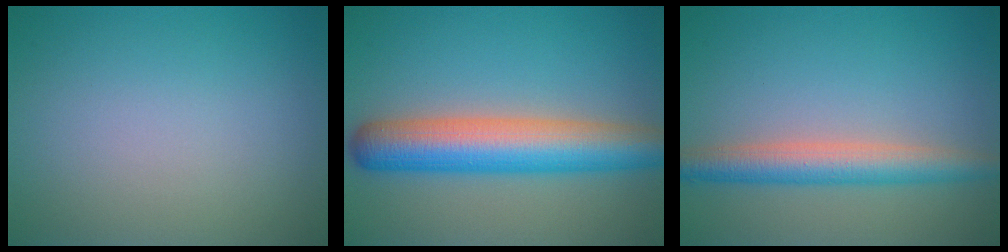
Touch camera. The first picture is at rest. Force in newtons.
{"total": 8.0, "press": 8.0, "slide": 0.3}
{"total": 4.4, "press": 4.4, "slide": 0.1}